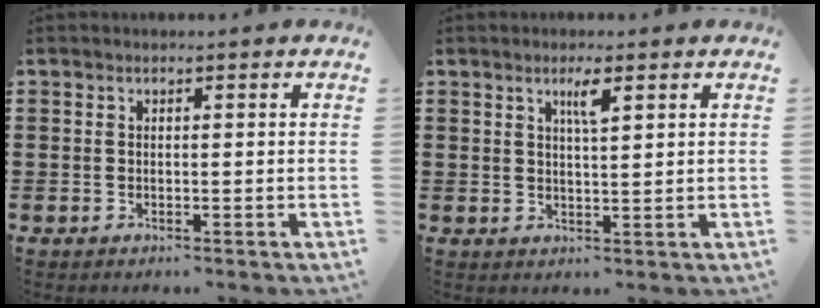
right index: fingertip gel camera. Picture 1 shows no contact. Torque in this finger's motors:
{"motor_torque": [0.47, 0.06, 0.26, 0.04]}